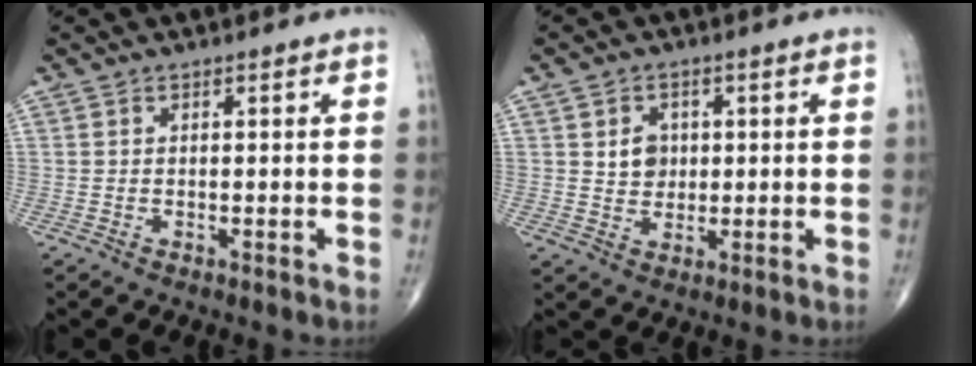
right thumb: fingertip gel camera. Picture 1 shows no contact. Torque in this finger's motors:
{"motor_torque": [0.06, 0.14, -0.06, -0.04, 0.01]}